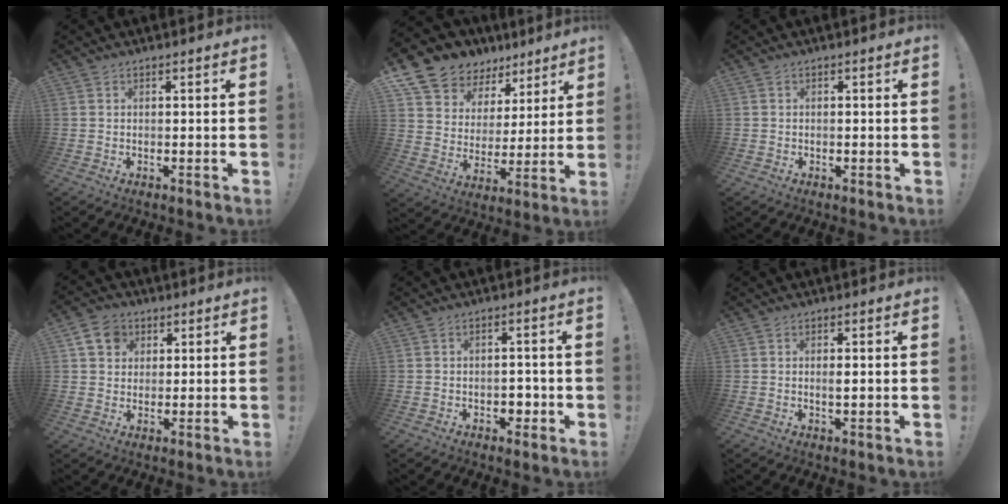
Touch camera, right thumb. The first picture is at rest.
{"total": 10.9, "force": [8.0, 7.2, 2.0], "torque": [-0.050, -0.065, 0.157]}
{"total": 0.7, "force": [-0.1, 0.6, -0.2], "torque": [0.004, 0.003, -0.003]}
{"total": 7.5, "force": [2.8, 6.2, 3.1], "torque": [-0.049, 0.000, 0.056]}
{"total": 3.7, "force": [-1.1, 3.0, 1.9], "torque": [-0.015, 0.001, -0.021]}
{"total": 1.6, "force": [0.2, 0.4, 1.6], "torque": [-0.022, -0.005, 0.001]}